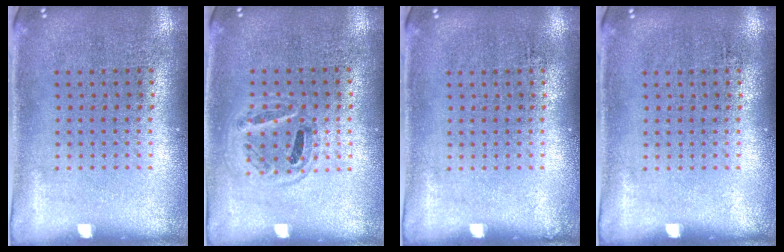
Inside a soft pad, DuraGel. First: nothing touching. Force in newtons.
{"total": 0.9, "press": 0.9, "slide": 0.3}
{"total": 0.0}
{"total": 0.0}